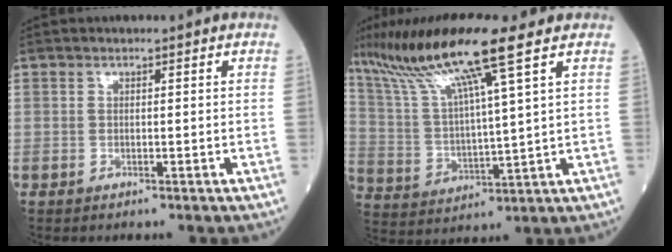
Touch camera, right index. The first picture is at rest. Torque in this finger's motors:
{"motor_torque": [1.02, 1.12, 0.30, 0.20]}